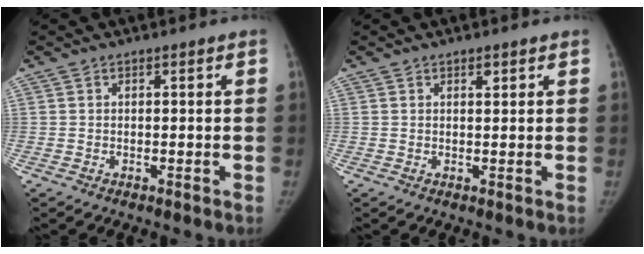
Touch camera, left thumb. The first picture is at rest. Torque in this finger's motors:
{"motor_torque": [0.27, -0.24, -0.10, -0.25, 0.02]}